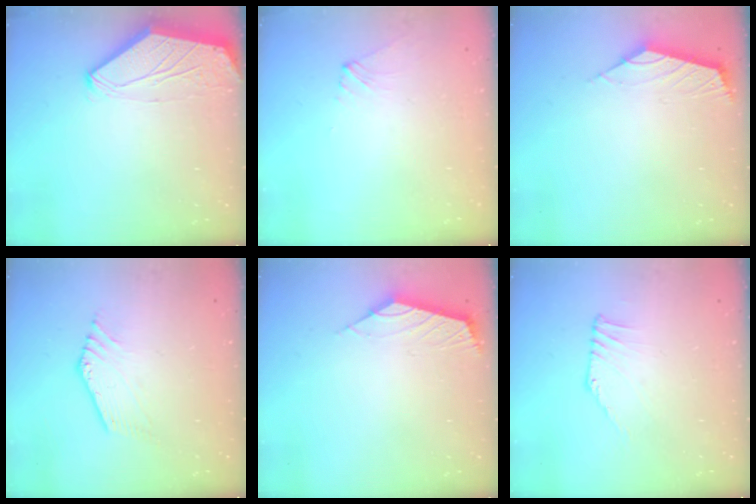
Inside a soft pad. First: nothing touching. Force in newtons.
{"total": 2.0, "press": 2.0, "slide": 0.3}
{"total": 2.6, "press": 2.5, "slide": 0.6}
{"total": 2.7, "press": 2.6, "slide": 0.5}
{"total": 2.6, "press": 2.5, "slide": 0.6}
{"total": 0.5, "press": 0.2, "slide": 0.5}